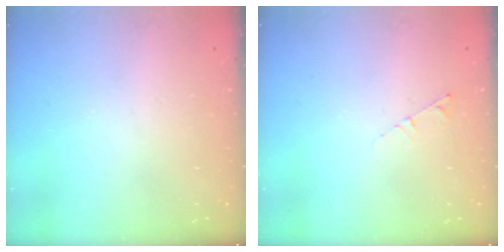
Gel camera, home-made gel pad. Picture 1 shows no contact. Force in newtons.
{"total": 2.7, "press": 2.6, "slide": 0.3}